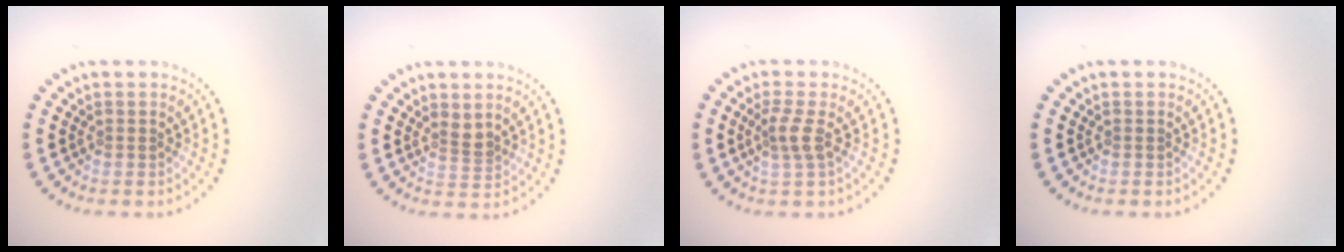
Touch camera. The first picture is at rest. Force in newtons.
{"total": 1.6, "press": 1.3, "slide": 1.0}
{"total": 2.0, "press": 1.6, "slide": 1.3}
{"total": 0.0}